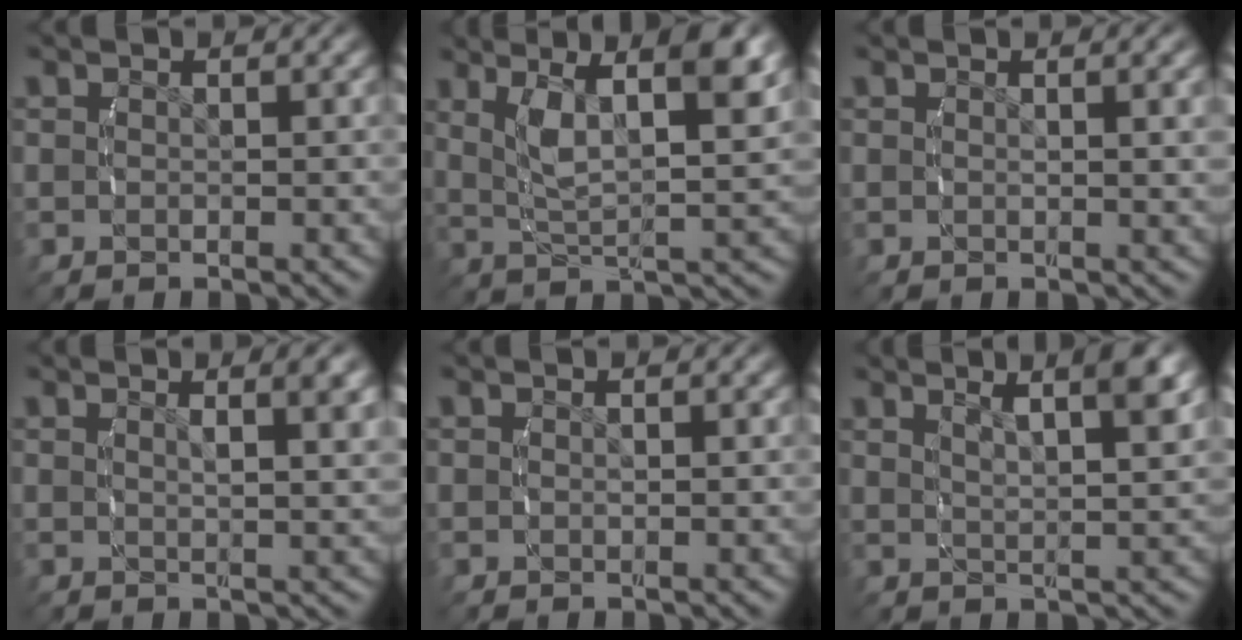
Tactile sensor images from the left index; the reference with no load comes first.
{"total": 8.2, "force": [2.3, 3.4, 7.1], "torque": [-0.116, 0.004, 0.040]}
{"total": 1.2, "force": [0.6, -0.3, 1.0], "torque": [-0.012, -0.002, 0.014]}
{"total": 2.9, "force": [1.5, -0.2, 2.5], "torque": [-0.025, -0.001, 0.030]}
{"total": 0.0}
{"total": 6.5, "force": [3.1, 1.7, 5.4], "torque": [-0.063, 0.010, 0.051]}